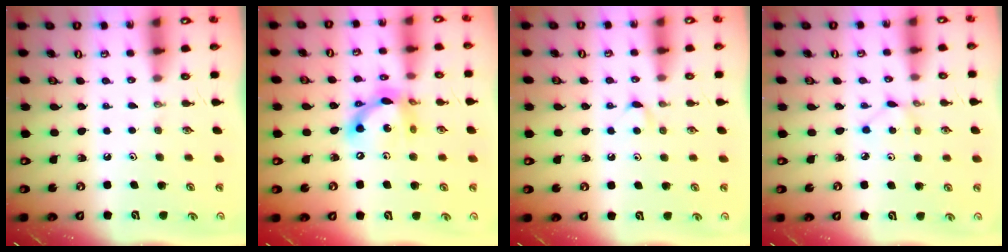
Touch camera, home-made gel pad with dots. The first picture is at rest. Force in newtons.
{"total": 14.2, "press": 14.1, "slide": 1.1}
{"total": 4.2, "press": 4.2, "slide": 0.5}
{"total": 2.7, "press": 2.6, "slide": 0.3}